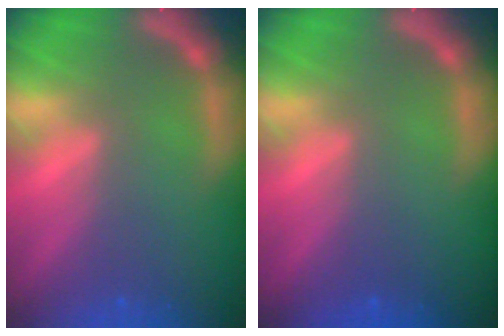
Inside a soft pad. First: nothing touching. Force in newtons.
{"total": 0.0}